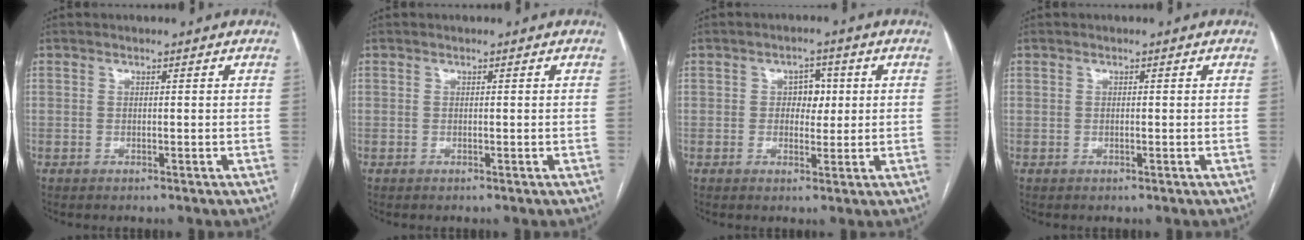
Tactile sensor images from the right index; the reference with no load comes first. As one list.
[{"total": 0.0}, {"total": 3.5, "force": [0.6, 2.4, 2.6], "torque": [-0.031, 0.010, 0.010]}, {"total": 0.0}]